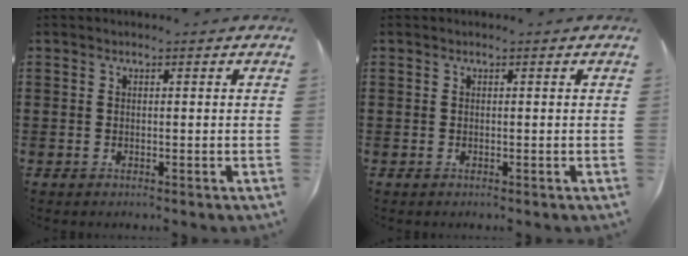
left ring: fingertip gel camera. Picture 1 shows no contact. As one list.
[{"total": 0.0}]